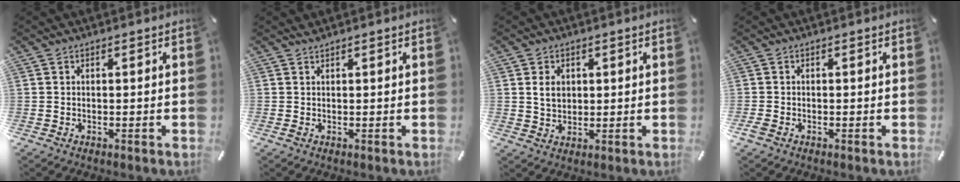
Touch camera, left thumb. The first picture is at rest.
{"total": 0.6, "force": [0.5, 0.1, 0.4], "torque": [-0.008, -0.001, 0.008]}
{"total": 4.4, "force": [1.0, 3.7, 2.1], "torque": [-0.040, -0.002, 0.012]}
{"total": 1.0, "force": [-0.6, 0.7, 0.4], "torque": [-0.004, 0.002, -0.012]}